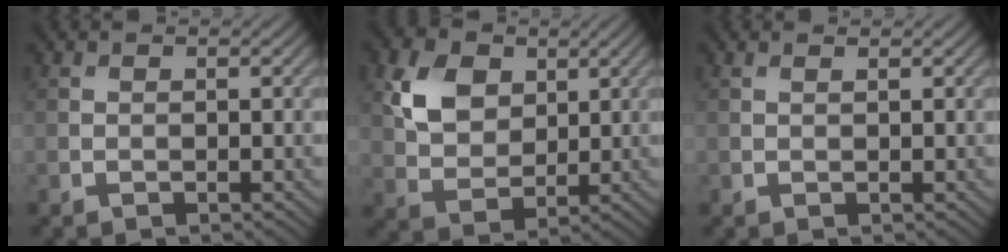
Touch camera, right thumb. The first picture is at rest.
{"total": 6.9, "force": [2.7, 5.0, 3.9], "torque": [-0.096, 0.000, 0.046]}
{"total": 0.5, "force": [0.4, 0.0, 0.3], "torque": [-0.008, 0.002, 0.006]}